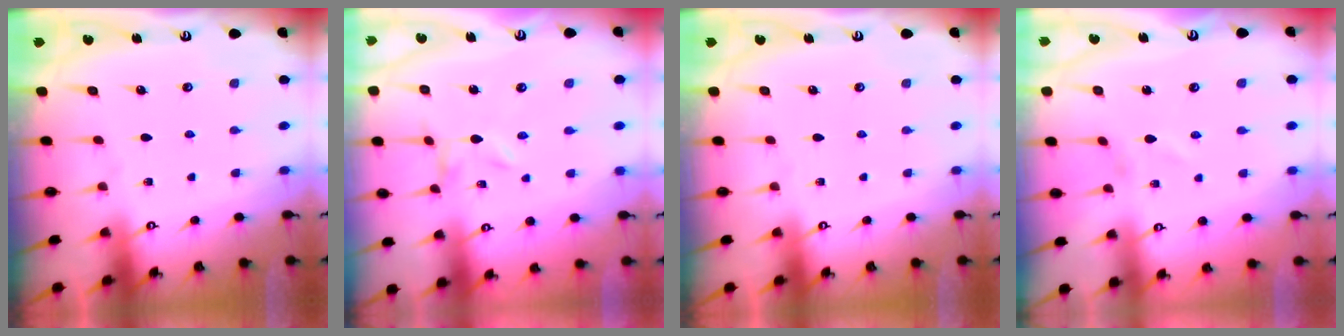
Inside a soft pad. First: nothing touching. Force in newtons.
{"total": 0.0}
{"total": 0.0}
{"total": 0.0}